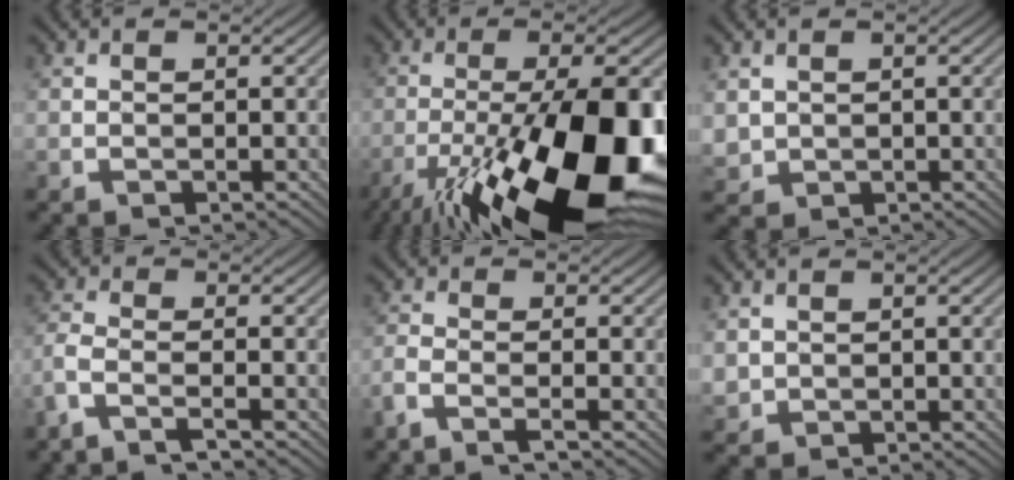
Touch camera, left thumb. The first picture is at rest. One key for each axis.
{"total": 21.5, "fx": -9.7, "fy": 6.2, "fz": 18.2, "tx": -0.292, "ty": -0.013, "tz": -0.159}
{"total": 2.1, "fx": 0.8, "fy": 1.8, "fz": 0.7, "tx": -0.032, "ty": -0.005, "tz": 0.019}
{"total": 3.9, "fx": -2.8, "fy": 0.6, "fz": 2.7, "tx": -0.061, "ty": -0.002, "tz": -0.071}
{"total": 3.4, "fx": -2.4, "fy": 0.5, "fz": 2.3, "tx": -0.050, "ty": -0.004, "tz": -0.065}
{"total": 1.6, "fx": 0.7, "fy": 1.4, "fz": 0.5, "tx": -0.020, "ty": -0.005, "tz": 0.017}